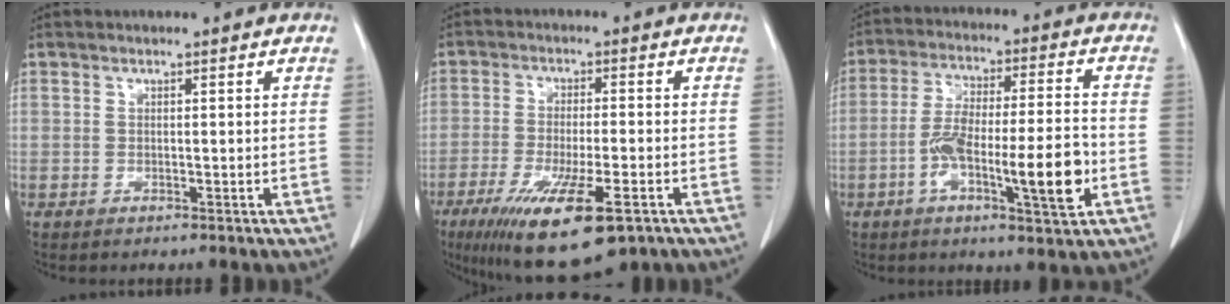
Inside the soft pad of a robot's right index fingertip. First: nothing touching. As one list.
[{"total": 14.5, "force": [-8.2, 3.0, 11.6], "torque": [-0.196, -0.035, -0.129]}, {"total": 13.9, "force": [-4.1, 2.0, 13.1], "torque": [-0.225, 0.005, -0.068]}]